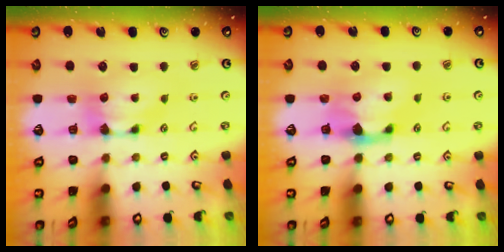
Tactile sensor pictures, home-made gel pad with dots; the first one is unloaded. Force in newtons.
{"total": 1.9, "press": 1.4, "slide": 1.2}